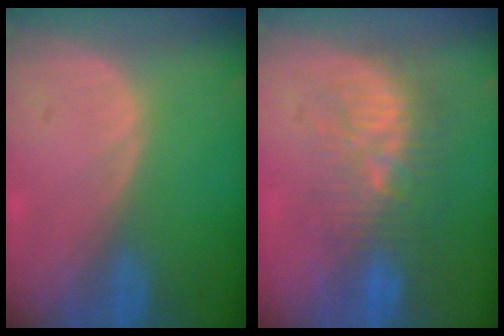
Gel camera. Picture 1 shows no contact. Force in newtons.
{"total": 9.1, "press": 8.7, "slide": 2.6}